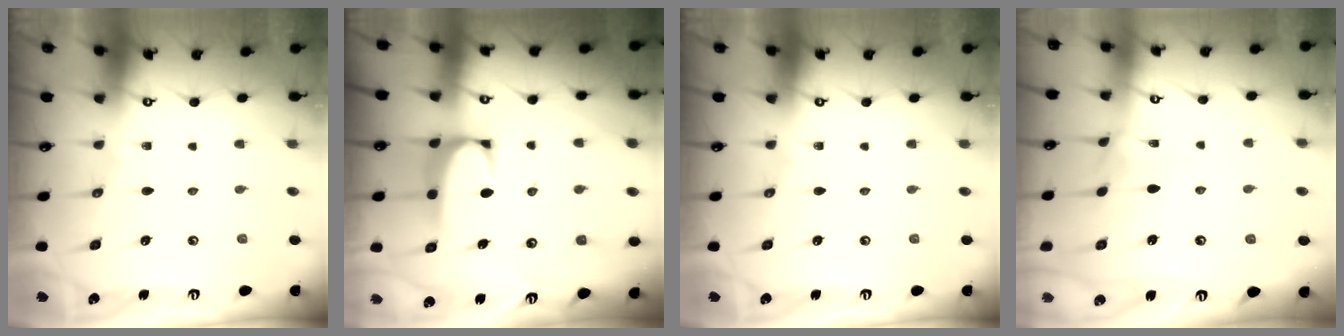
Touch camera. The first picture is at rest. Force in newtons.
{"total": 2.0, "press": 1.9, "slide": 0.7}
{"total": 0.0}
{"total": 1.4, "press": 1.3, "slide": 0.5}